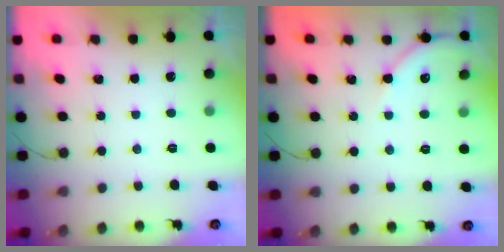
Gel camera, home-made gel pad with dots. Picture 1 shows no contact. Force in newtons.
{"total": 5.8, "press": 5.7, "slide": 0.7}